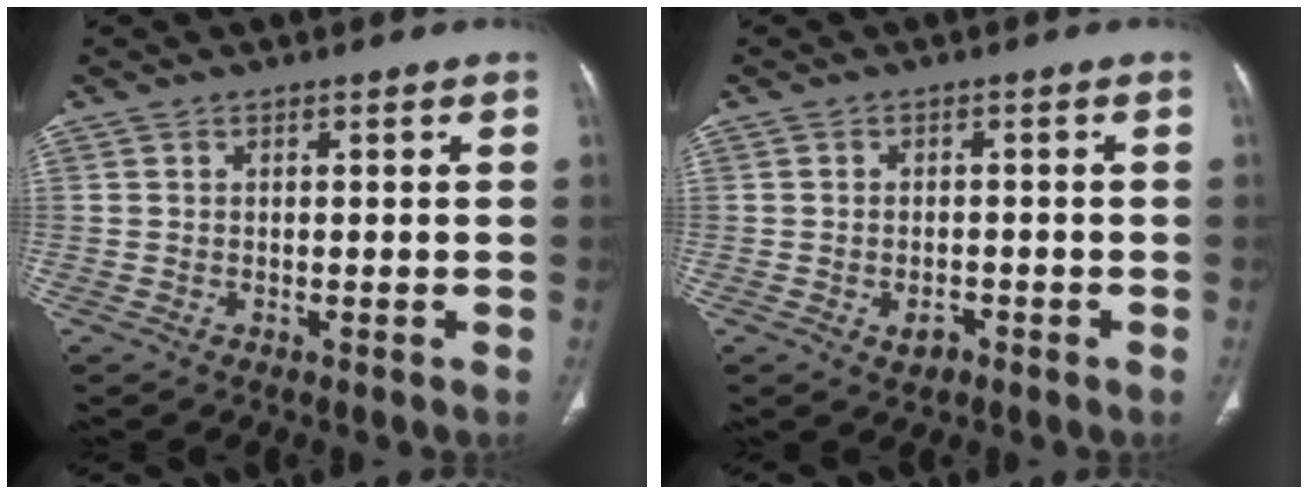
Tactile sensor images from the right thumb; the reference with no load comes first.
{"total": 2.5, "force": [-1.2, 1.6, 1.4], "torque": [-0.018, 0.007, -0.014]}